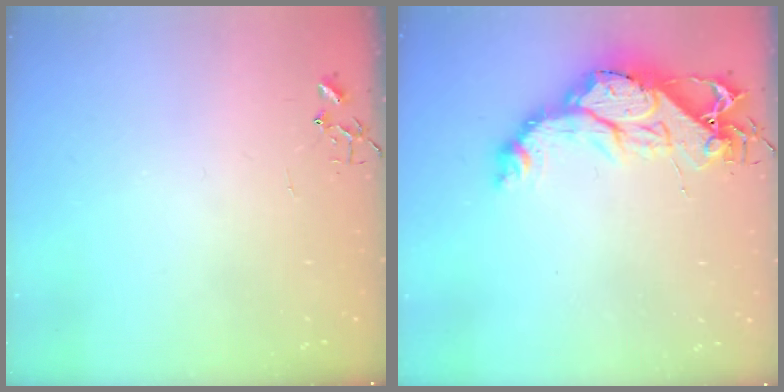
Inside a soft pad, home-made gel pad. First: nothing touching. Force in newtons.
{"total": 16.6, "press": 16.5, "slide": 1.3}